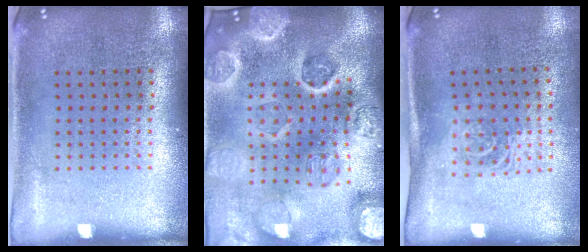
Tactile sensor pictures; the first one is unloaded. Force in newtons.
{"total": 5.0, "press": 4.4, "slide": 2.4}
{"total": 1.6, "press": 1.2, "slide": 1.0}